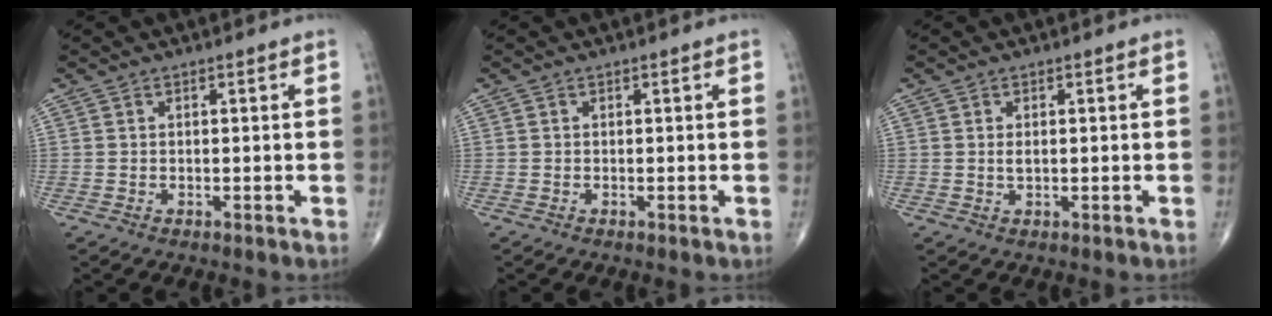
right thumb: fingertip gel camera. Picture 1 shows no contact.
{"total": 0.0}
{"total": 1.4, "force": [0.2, 0.7, 1.1], "torque": [-0.019, 0.000, 0.004]}